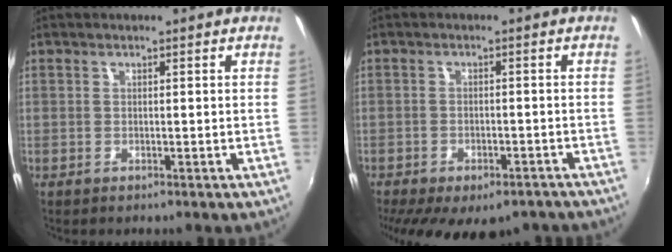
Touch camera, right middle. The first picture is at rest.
{"total": 16.6, "force": [-12.1, 7.1, 8.8], "torque": [-0.182, -0.039, -0.158]}